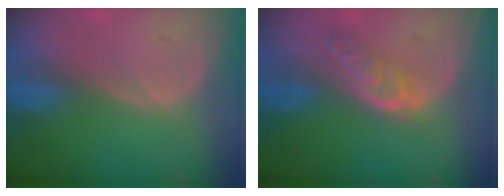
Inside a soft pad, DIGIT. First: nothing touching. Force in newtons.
{"total": 4.7, "press": 4.4, "slide": 1.6}